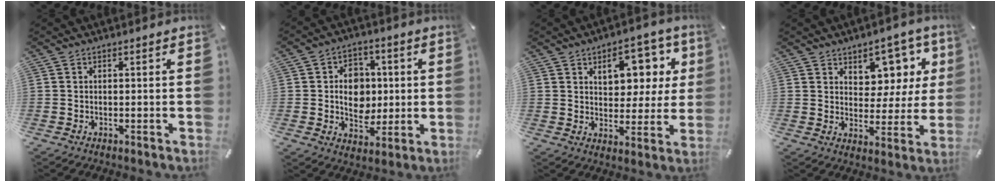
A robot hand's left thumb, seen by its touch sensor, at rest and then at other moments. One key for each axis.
{"total": 9.5, "fx": 0.2, "fy": 7.8, "fz": 5.3, "tx": -0.070, "ty": 0.008, "tz": 0.005}
{"total": 12.2, "fx": 5.6, "fy": 7.9, "fz": 7.4, "tx": -0.090, "ty": -0.023, "tz": 0.094}
{"total": 9.4, "fx": 5.9, "fy": 6.6, "fz": 3.3, "tx": -0.038, "ty": -0.056, "tz": 0.104}